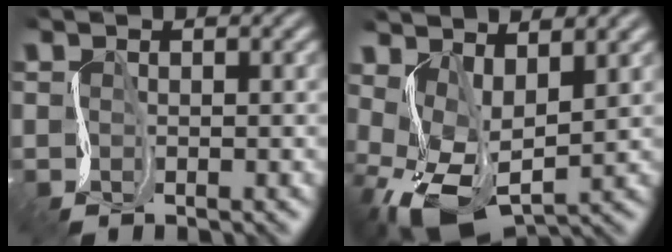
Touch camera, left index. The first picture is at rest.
{"total": 7.4, "force": [0.6, 3.9, 6.2], "torque": [-0.137, -0.008, 0.016]}